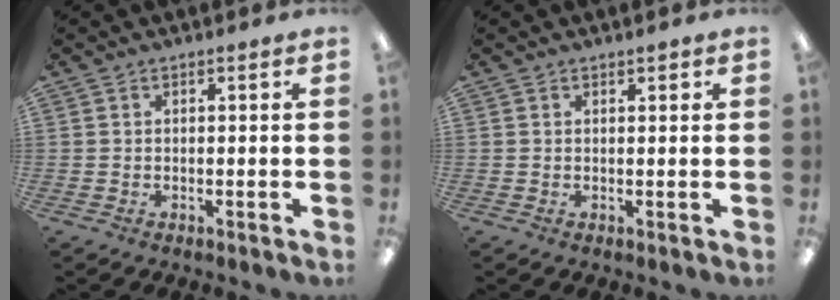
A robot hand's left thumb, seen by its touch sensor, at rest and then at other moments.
{"total": 0.7, "force": [0.6, 0.3, 0.3], "torque": [-0.006, 0.001, 0.011]}